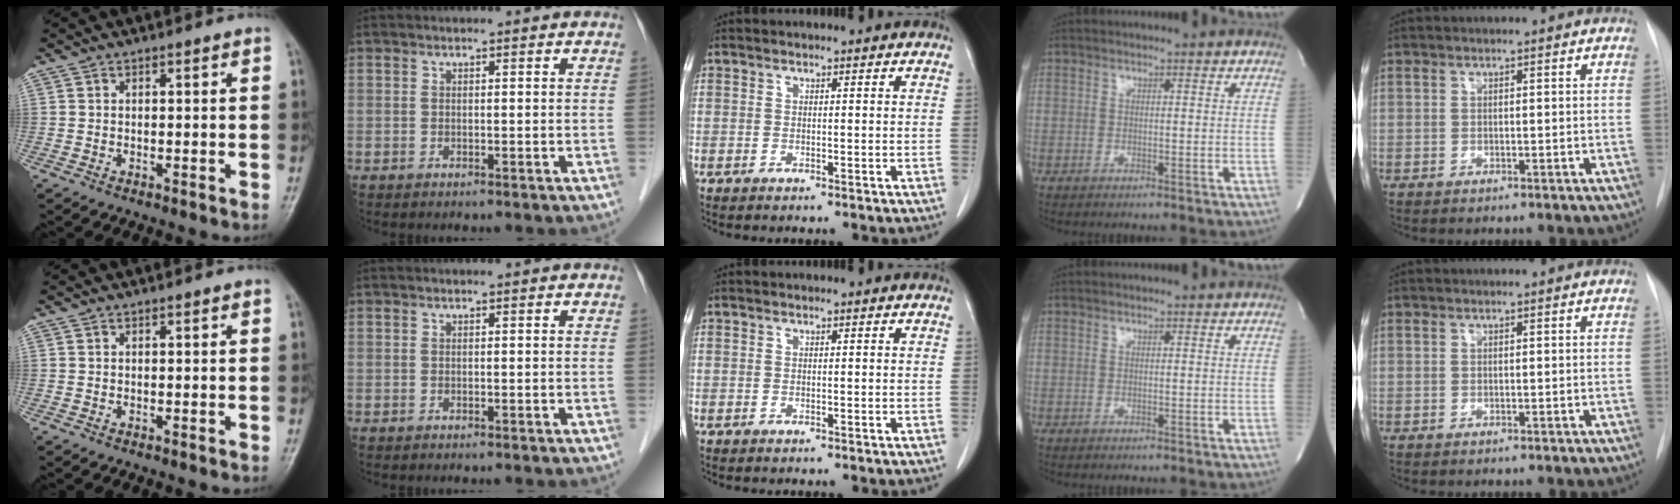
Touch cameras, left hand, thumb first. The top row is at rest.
{}